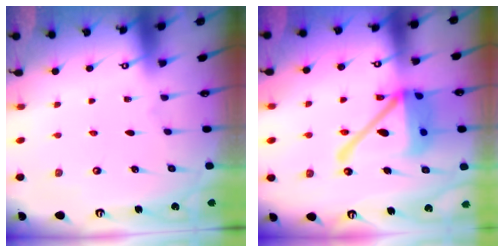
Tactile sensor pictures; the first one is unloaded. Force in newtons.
{"total": 19.4, "press": 19.3, "slide": 2.0}